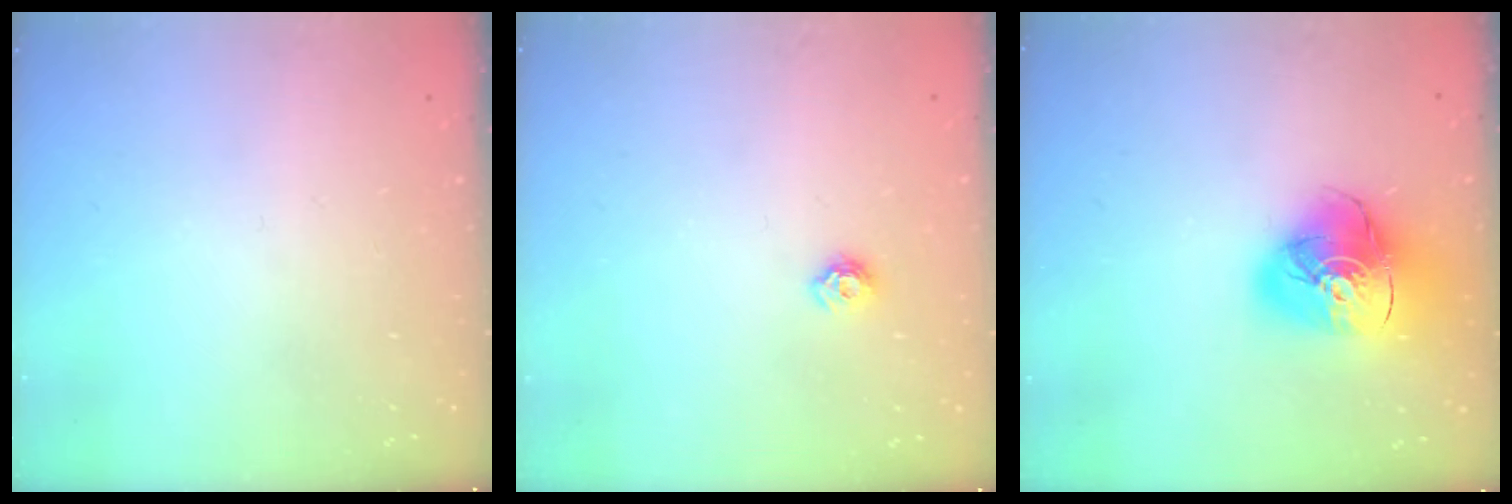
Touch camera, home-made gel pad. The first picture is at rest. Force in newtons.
{"total": 5.7, "press": 5.7, "slide": 0.7}
{"total": 17.8, "press": 17.7, "slide": 1.9}